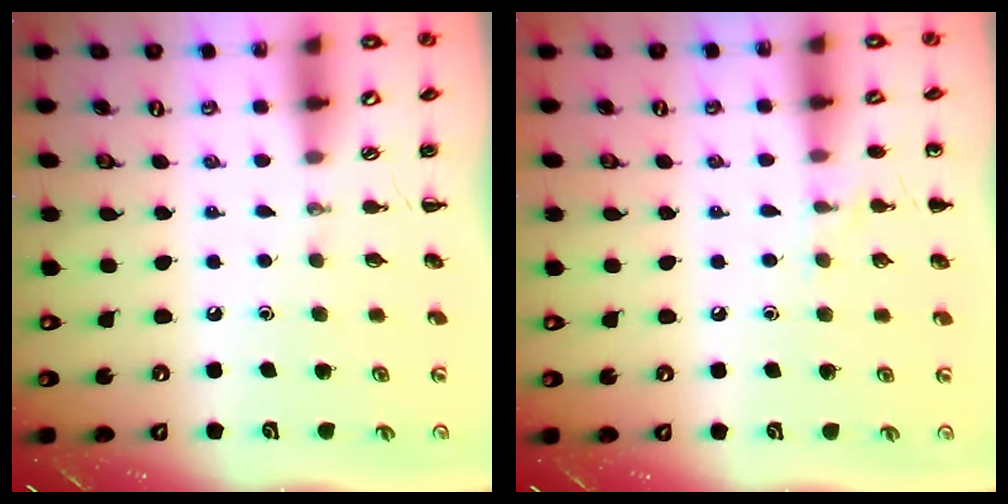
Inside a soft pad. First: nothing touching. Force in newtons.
{"total": 5.4, "press": 5.2, "slide": 1.7}